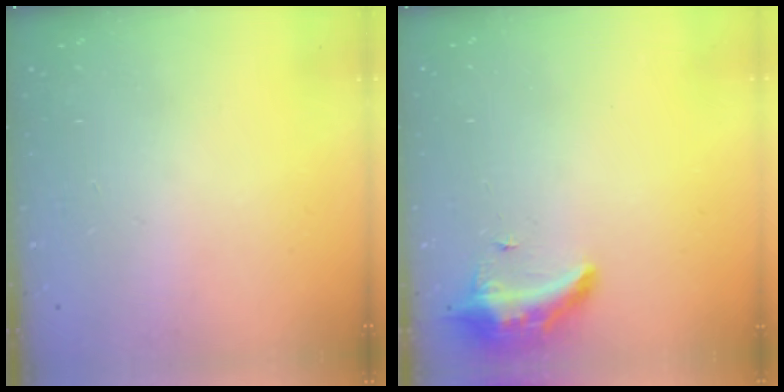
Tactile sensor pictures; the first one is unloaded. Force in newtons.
{"total": 8.5, "press": 8.4, "slide": 1.4}